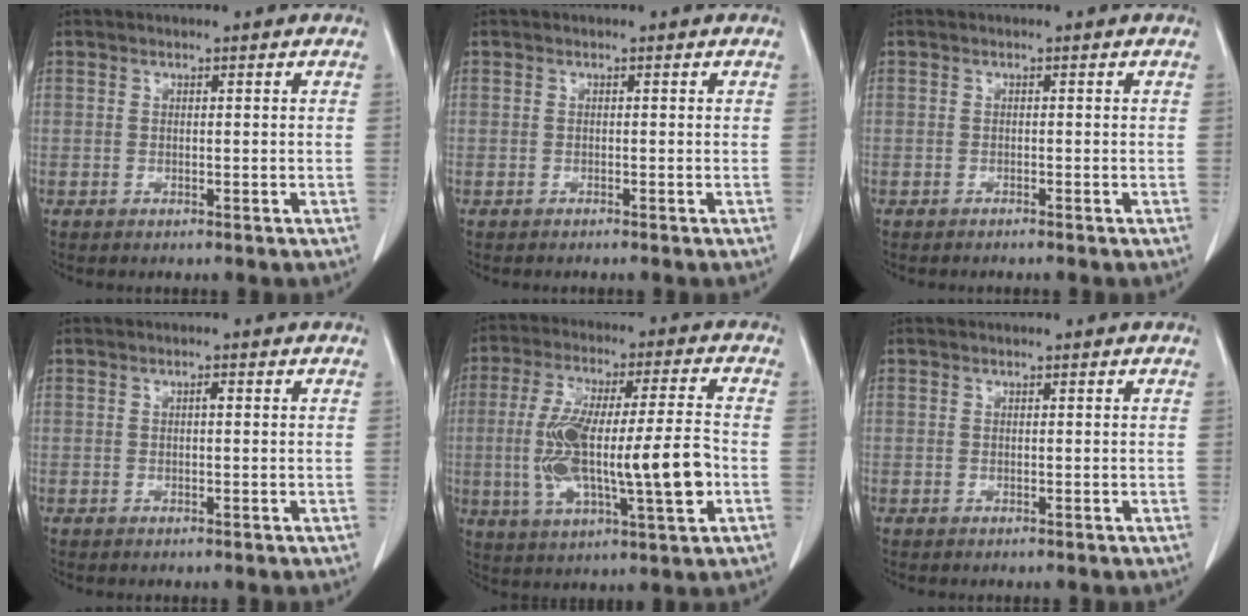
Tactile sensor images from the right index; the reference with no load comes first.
{"total": 0.0}
{"total": 0.8, "force": [-0.7, -0.1, 0.3], "torque": [-0.006, 0.000, -0.012]}
{"total": 0.6, "force": [0.1, 0.2, 0.6], "torque": [-0.011, 0.002, 0.001]}
{"total": 17.0, "force": [-2.5, 2.8, 16.6], "torque": [-0.312, 0.008, -0.036]}
{"total": 0.0}